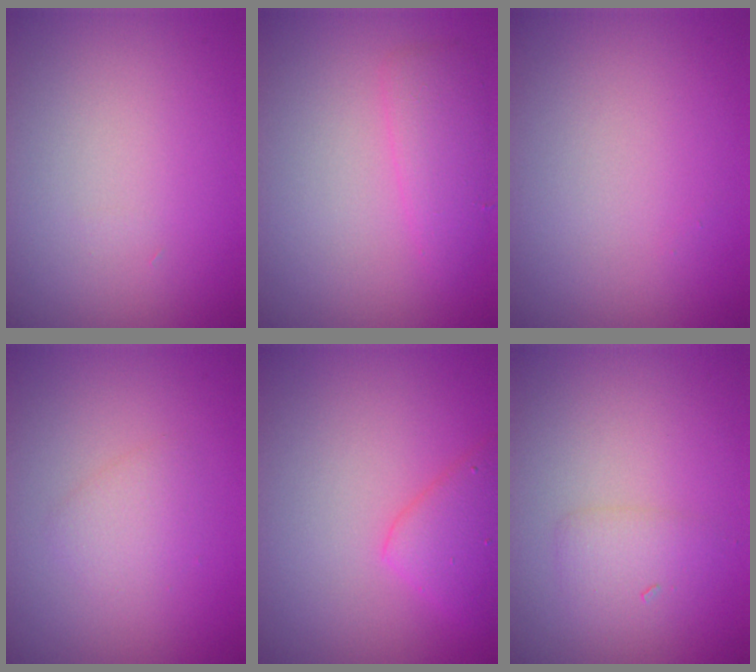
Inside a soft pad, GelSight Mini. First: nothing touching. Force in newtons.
{"total": 2.3, "press": 2.3, "slide": 0.0}
{"total": 0.0}
{"total": 1.6, "press": 1.6, "slide": 0.1}
{"total": 3.0, "press": 3.0, "slide": 0.1}
{"total": 1.7, "press": 1.7, "slide": 0.1}